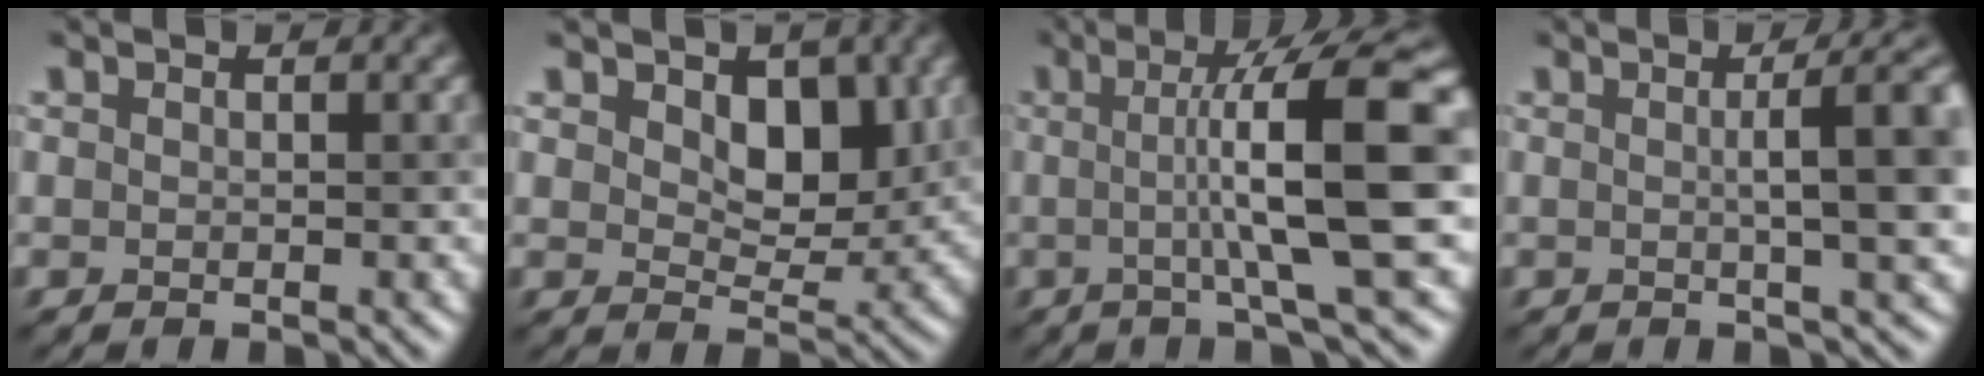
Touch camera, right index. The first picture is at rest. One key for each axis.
{"total": 4.6, "fx": 1.6, "fy": 3.0, "fz": 3.1, "tx": -0.049, "ty": -0.007, "tz": 0.024}
{"total": 10.5, "fx": 0.2, "fy": 1.5, "fz": 10.3, "tx": -0.125, "ty": 0.011, "tz": 0.004}
{"total": 8.0, "fx": 0.9, "fy": 2.1, "fz": 7.7, "tx": -0.066, "ty": 0.022, "tz": 0.010}